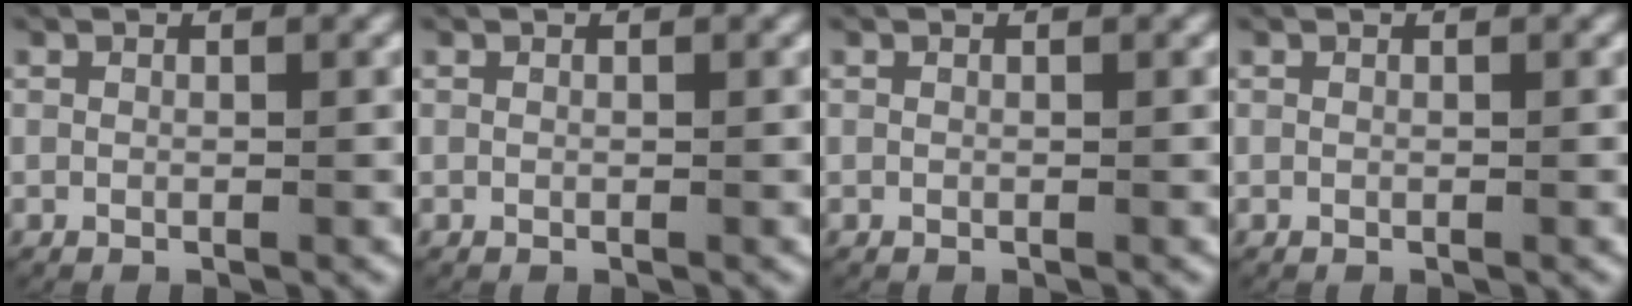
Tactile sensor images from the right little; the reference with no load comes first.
{"total": 0.0}
{"total": 0.0}
{"total": 0.0}